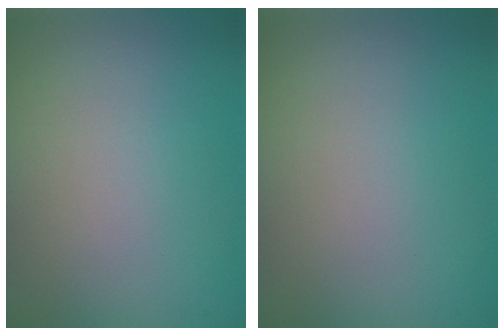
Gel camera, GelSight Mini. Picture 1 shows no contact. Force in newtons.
{"total": 0.0}